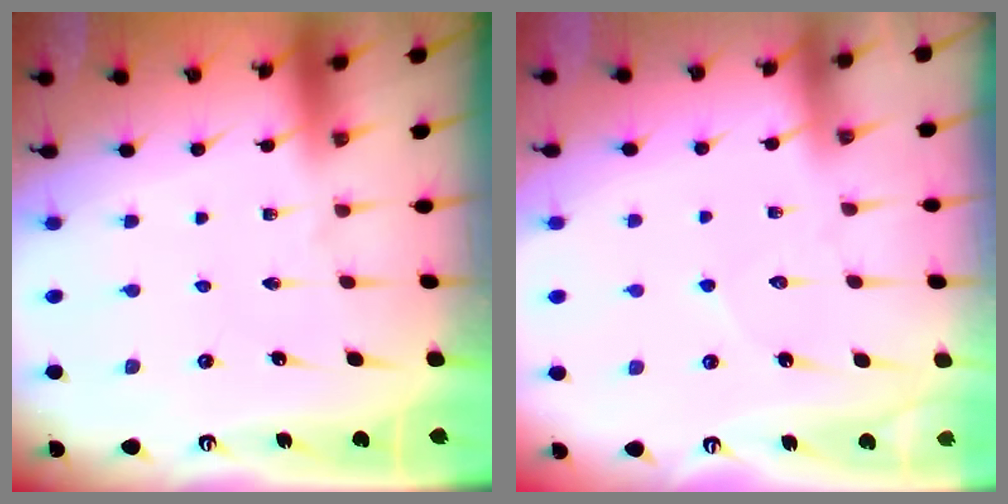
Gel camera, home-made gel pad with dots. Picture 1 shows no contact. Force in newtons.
{"total": 3.8, "press": 3.8, "slide": 0.3}